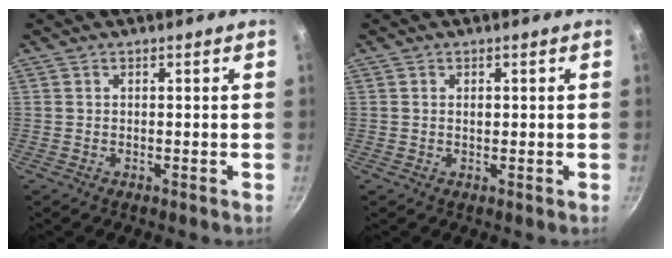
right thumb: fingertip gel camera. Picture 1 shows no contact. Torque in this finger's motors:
{"motor_torque": [-0.36, 0.66, 0.34, 0.06, 0.03]}